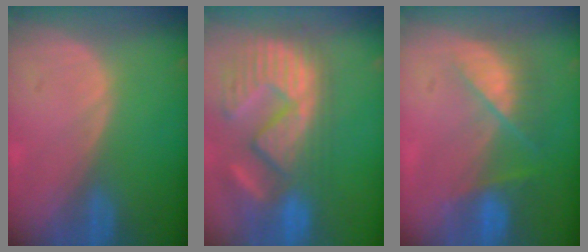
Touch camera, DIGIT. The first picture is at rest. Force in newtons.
{"total": 13.9, "press": 12.0, "slide": 7.0}
{"total": 7.1, "press": 6.3, "slide": 3.2}